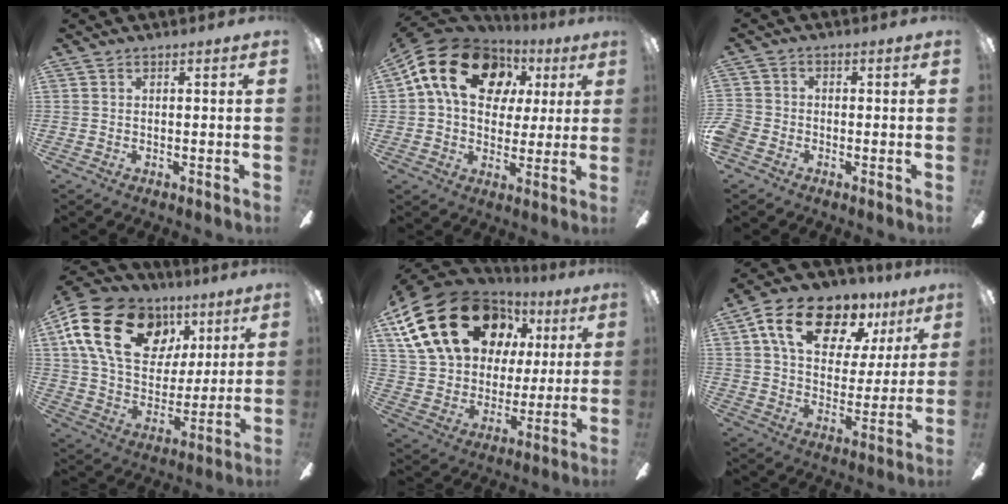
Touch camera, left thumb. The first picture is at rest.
{"total": 17.8, "force": [6.4, 13.1, 10.3], "torque": [-0.186, 0.001, 0.117]}
{"total": 3.4, "force": [-2.0, 2.4, 1.4], "torque": [-0.025, 0.013, -0.037]}
{"total": 23.8, "force": [9.6, 16.3, 14.4], "torque": [-0.257, -0.017, 0.175]}
{"total": 25.8, "force": [11.9, 17.3, 15.0], "torque": [-0.292, -0.040, 0.226]}
{"total": 17.5, "force": [10.6, 10.1, 9.7], "torque": [-0.166, -0.043, 0.186]}